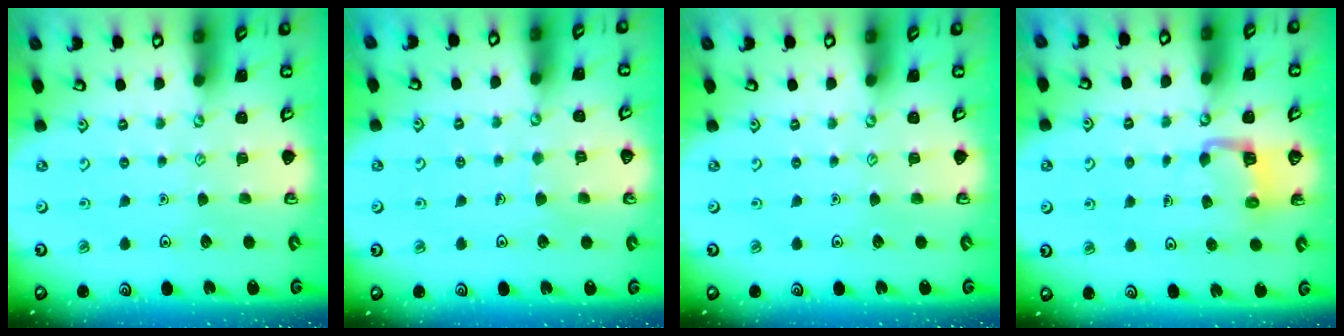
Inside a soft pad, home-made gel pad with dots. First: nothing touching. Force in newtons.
{"total": 4.0, "press": 4.0, "slide": 0.3}
{"total": 0.0}
{"total": 4.1, "press": 4.1, "slide": 0.2}